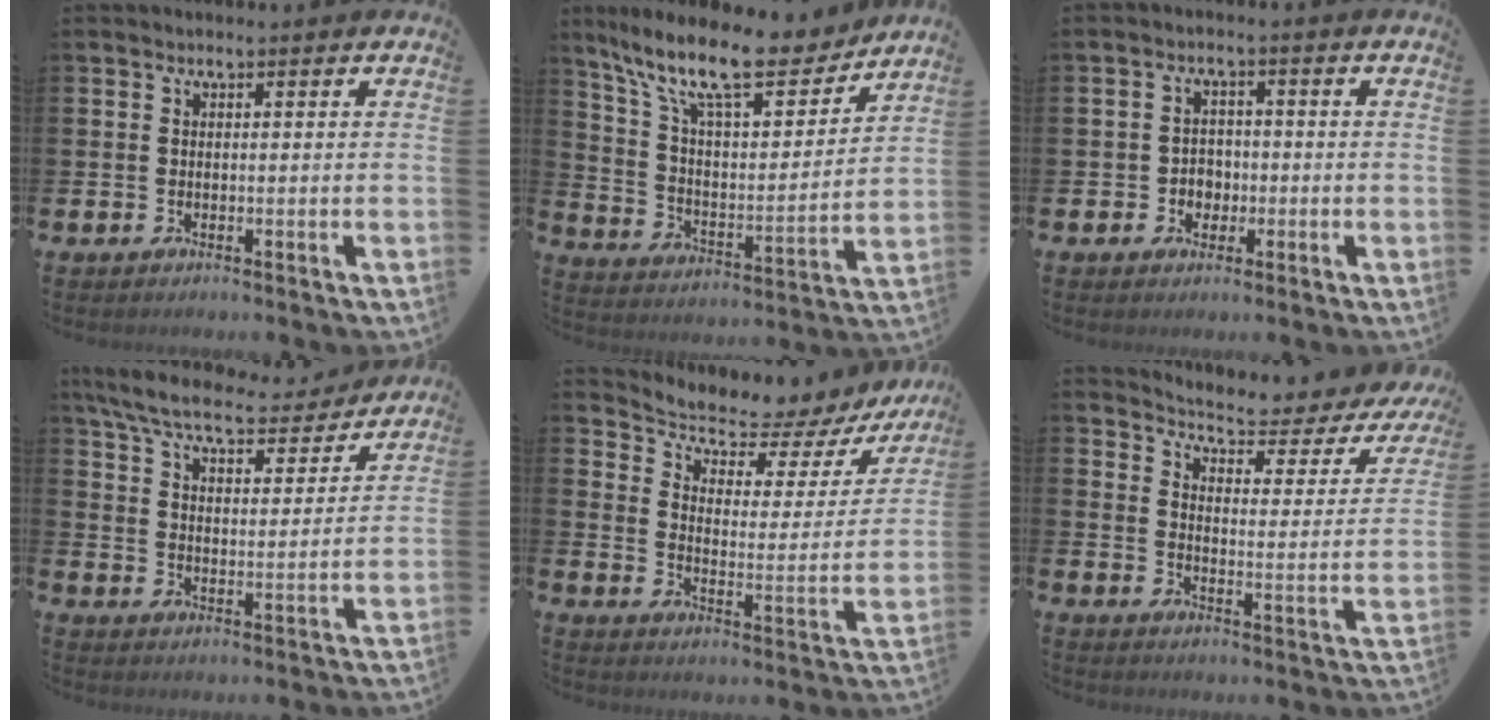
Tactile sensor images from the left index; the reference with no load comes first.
{"total": 13.9, "force": [11.3, 3.7, 7.2], "torque": [-0.169, -0.068, 0.194]}
{"total": 2.8, "force": [-0.8, 2.5, 0.9], "torque": [-0.017, 0.004, -0.022]}
{"total": 8.0, "force": [7.3, 1.3, 3.1], "torque": [-0.093, -0.044, 0.124]}
{"total": 5.3, "force": [5.0, 1.2, 1.4], "torque": [-0.048, -0.045, 0.074]}
{"total": 4.7, "force": [4.4, 0.7, 1.5], "torque": [-0.047, -0.042, 0.064]}